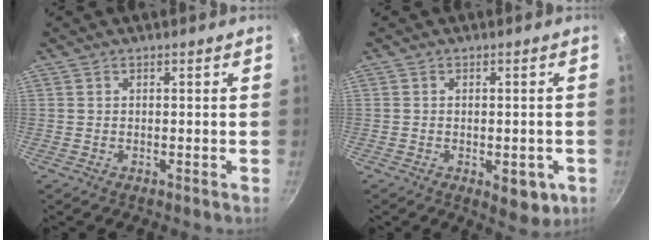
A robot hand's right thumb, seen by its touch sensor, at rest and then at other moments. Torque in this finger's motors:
{"motor_torque": [-0.17, -0.01, -0.05, 0.03, 0.11]}